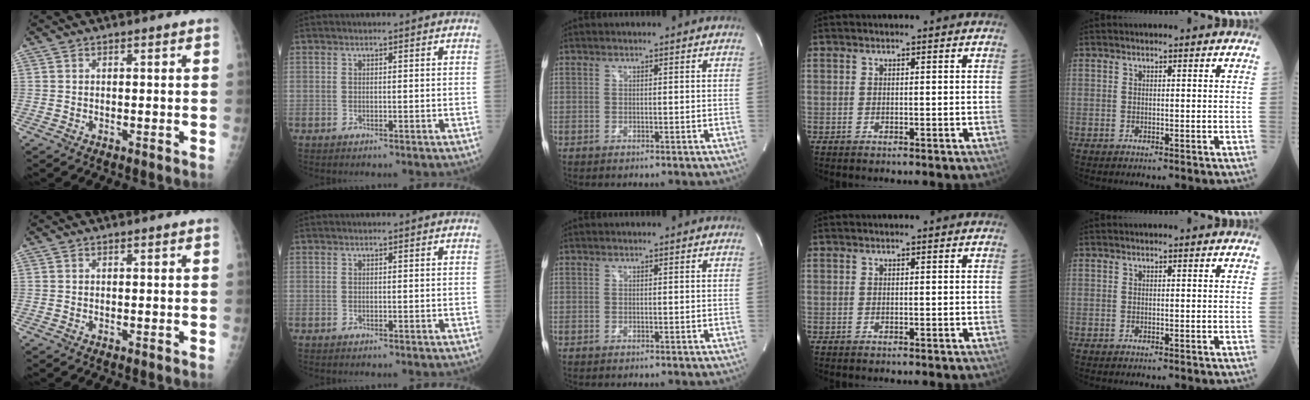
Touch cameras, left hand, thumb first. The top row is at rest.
{}